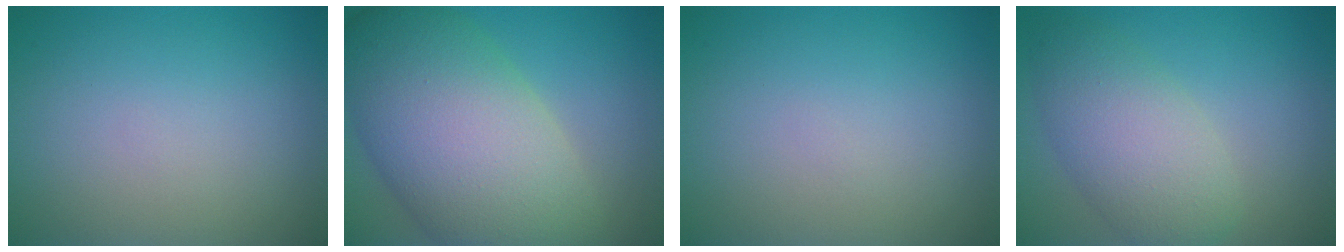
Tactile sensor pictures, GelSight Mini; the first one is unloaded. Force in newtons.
{"total": 13.8, "press": 13.8, "slide": 0.8}
{"total": 0.0}
{"total": 5.5, "press": 5.5, "slide": 0.3}